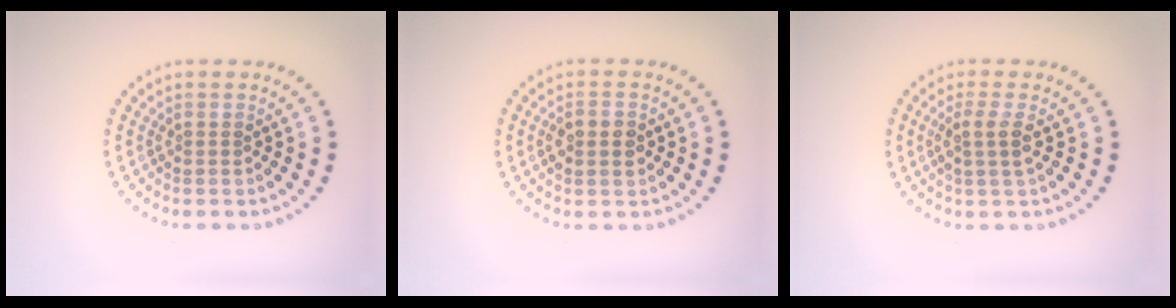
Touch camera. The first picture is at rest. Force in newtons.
{"total": 2.1, "press": 2.0, "slide": 0.1}
{"total": 2.0, "press": 1.7, "slide": 1.1}